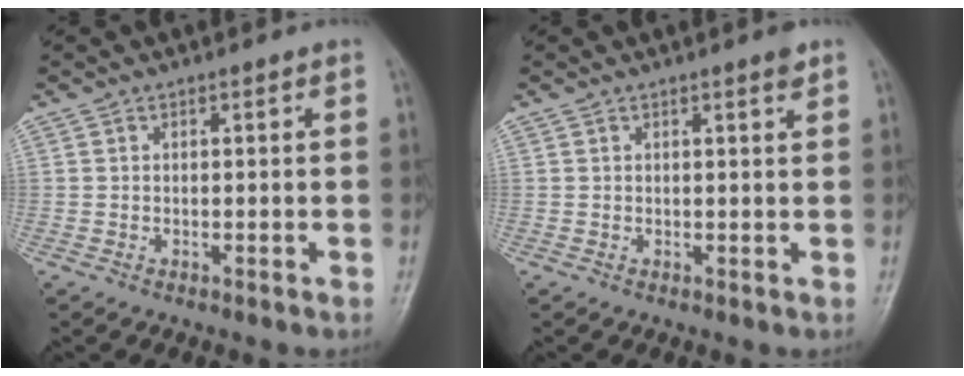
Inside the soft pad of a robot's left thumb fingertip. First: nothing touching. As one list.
[{"total": 1.4, "force": [1.0, 0.1, 1.0], "torque": [-0.013, -0.005, 0.013]}]